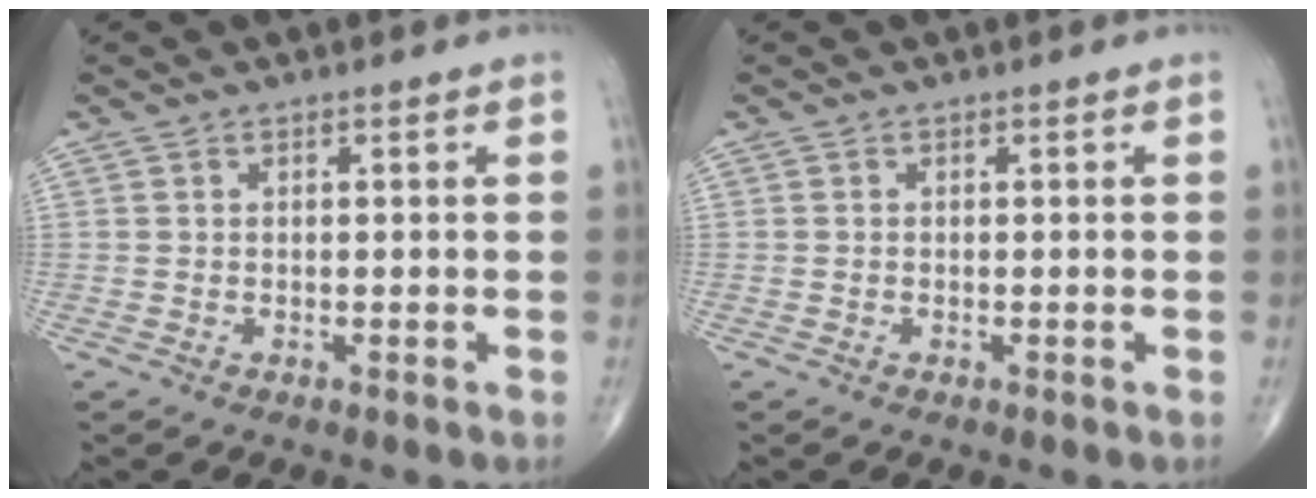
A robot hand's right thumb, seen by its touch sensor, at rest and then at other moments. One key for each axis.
{"total": 0.0}